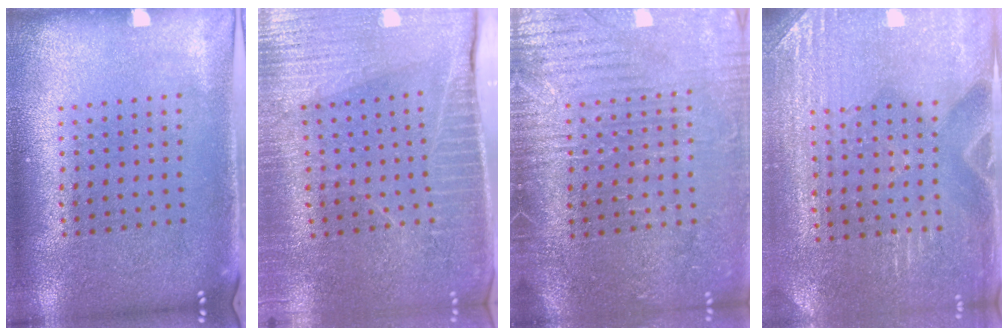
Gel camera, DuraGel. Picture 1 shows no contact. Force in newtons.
{"total": 3.6, "press": 3.5, "slide": 0.4}
{"total": 3.7, "press": 3.4, "slide": 1.4}
{"total": 3.0, "press": 2.9, "slide": 0.2}